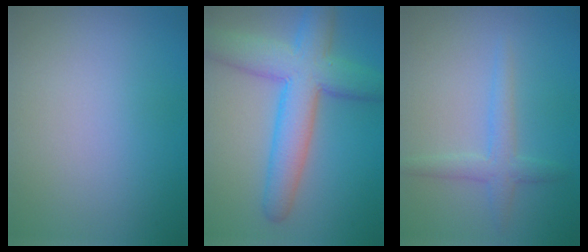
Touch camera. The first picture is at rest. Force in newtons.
{"total": 8.1, "press": 8.1, "slide": 0.3}
{"total": 2.3, "press": 2.3, "slide": 0.1}